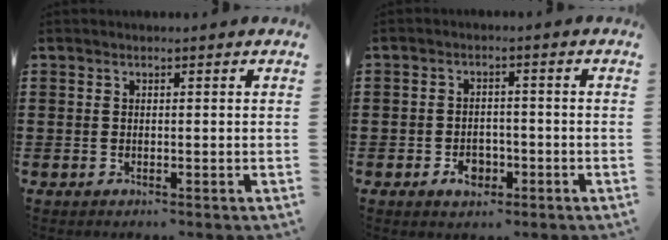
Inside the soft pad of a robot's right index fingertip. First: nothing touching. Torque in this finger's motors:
{"motor_torque": [2.14, 0.00, 0.11, 0.00]}